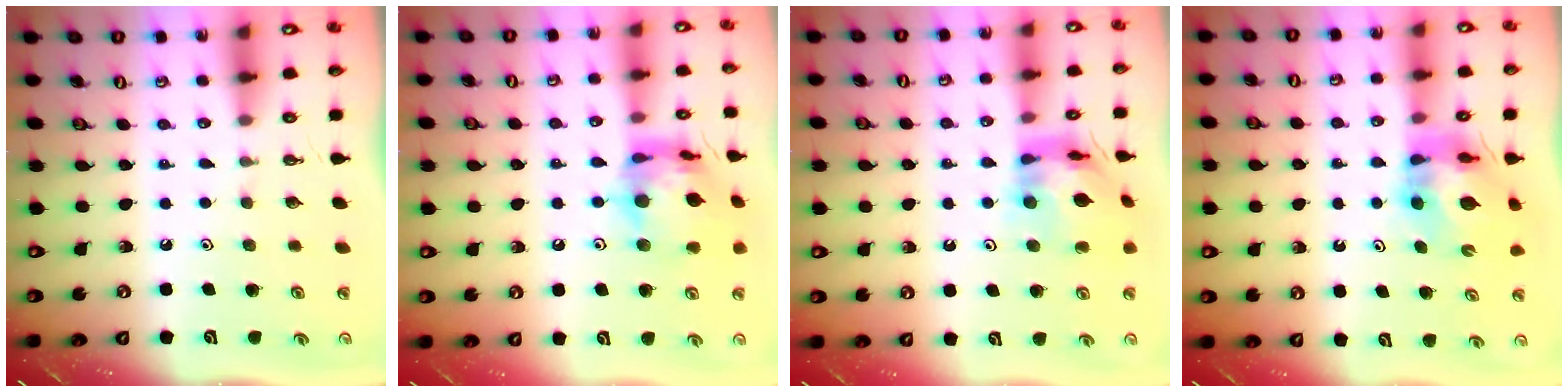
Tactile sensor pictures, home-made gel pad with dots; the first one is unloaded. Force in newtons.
{"total": 16.6, "press": 16.6, "slide": 1.5}
{"total": 13.2, "press": 13.1, "slide": 1.7}
{"total": 12.0, "press": 11.9, "slide": 1.5}